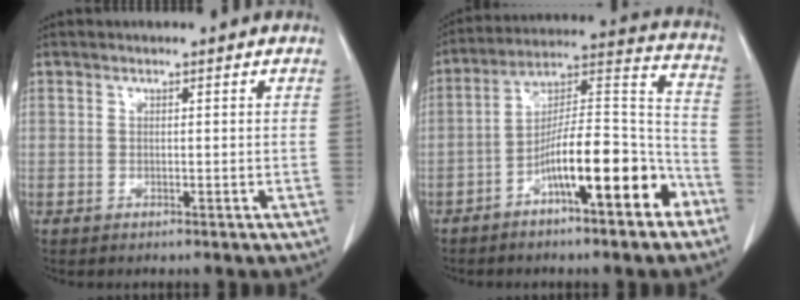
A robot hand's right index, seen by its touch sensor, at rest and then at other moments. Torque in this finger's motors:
{"motor_torque": [1.23, -0.91, 0.64, 0.21]}